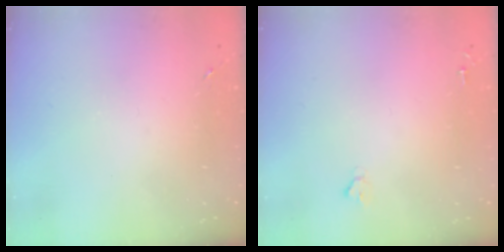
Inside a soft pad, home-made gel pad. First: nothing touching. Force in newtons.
{"total": 1.6, "press": 1.6, "slide": 0.2}